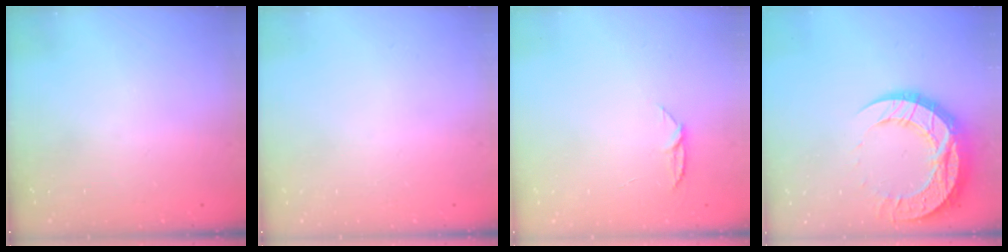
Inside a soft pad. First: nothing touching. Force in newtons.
{"total": 0.0}
{"total": 5.1, "press": 5.1, "slide": 0.6}
{"total": 18.4, "press": 18.4, "slide": 1.6}